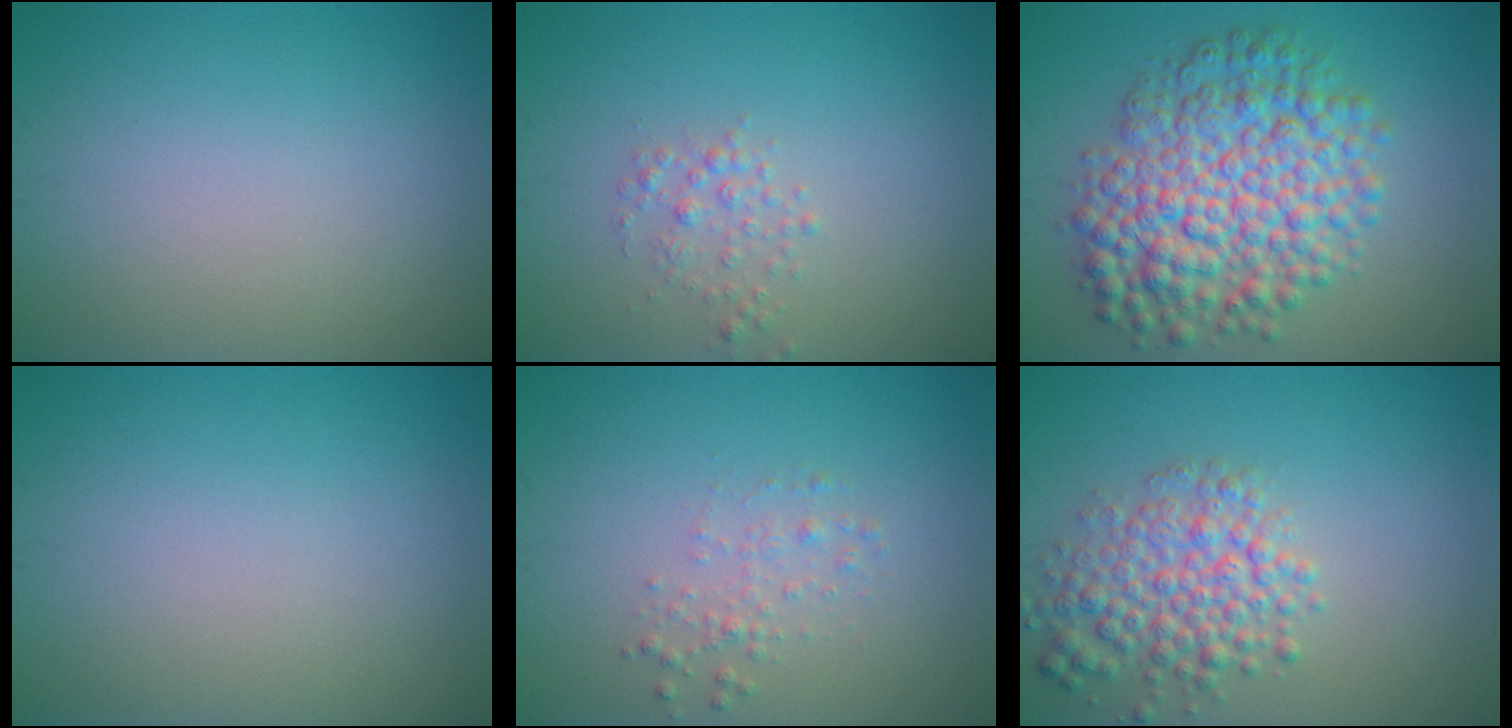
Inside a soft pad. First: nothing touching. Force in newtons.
{"total": 1.5, "press": 1.5, "slide": 0.0}
{"total": 9.2, "press": 9.2, "slide": 0.1}
{"total": 0.0}
{"total": 1.4, "press": 1.4, "slide": 0.0}
{"total": 4.6, "press": 4.6, "slide": 0.2}